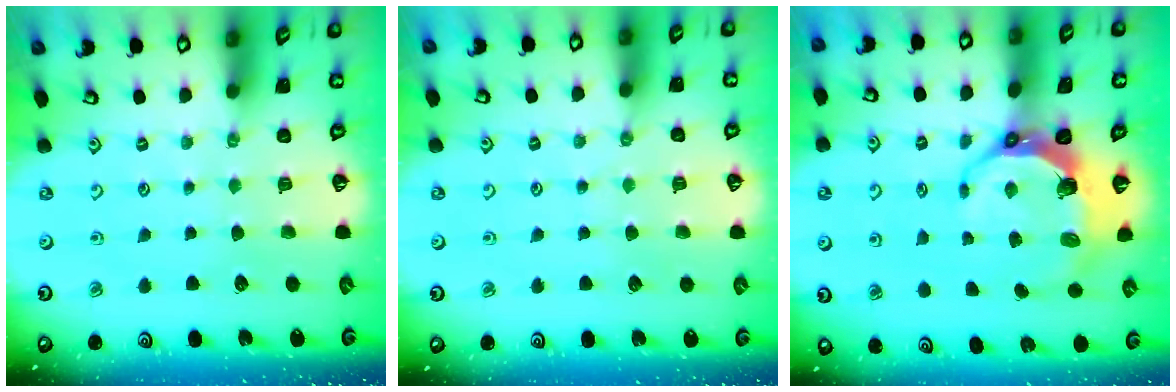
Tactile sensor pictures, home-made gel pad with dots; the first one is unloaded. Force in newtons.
{"total": 2.8, "press": 2.8, "slide": 0.5}
{"total": 9.4, "press": 8.0, "slide": 5.0}